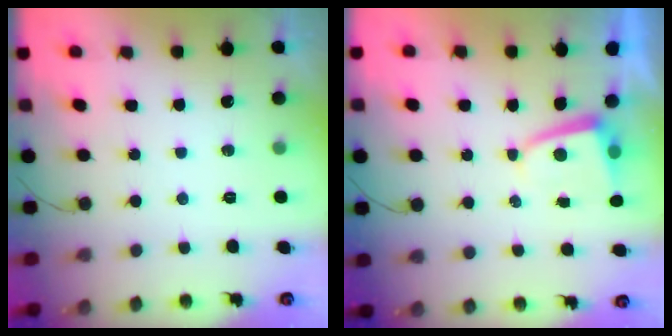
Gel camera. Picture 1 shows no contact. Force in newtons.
{"total": 2.0, "press": 2.0, "slide": 0.3}